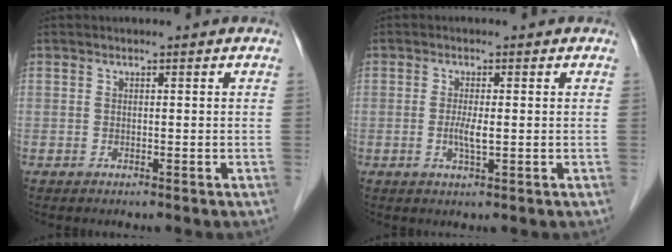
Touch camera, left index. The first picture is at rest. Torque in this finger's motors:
{"motor_torque": [0.31, 0.13, 0.09, 0.01]}